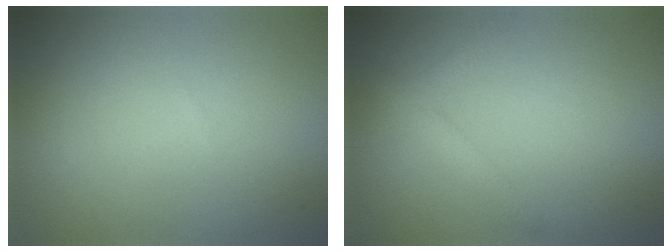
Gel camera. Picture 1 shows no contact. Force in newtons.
{"total": 2.1, "press": 2.1, "slide": 0.1}